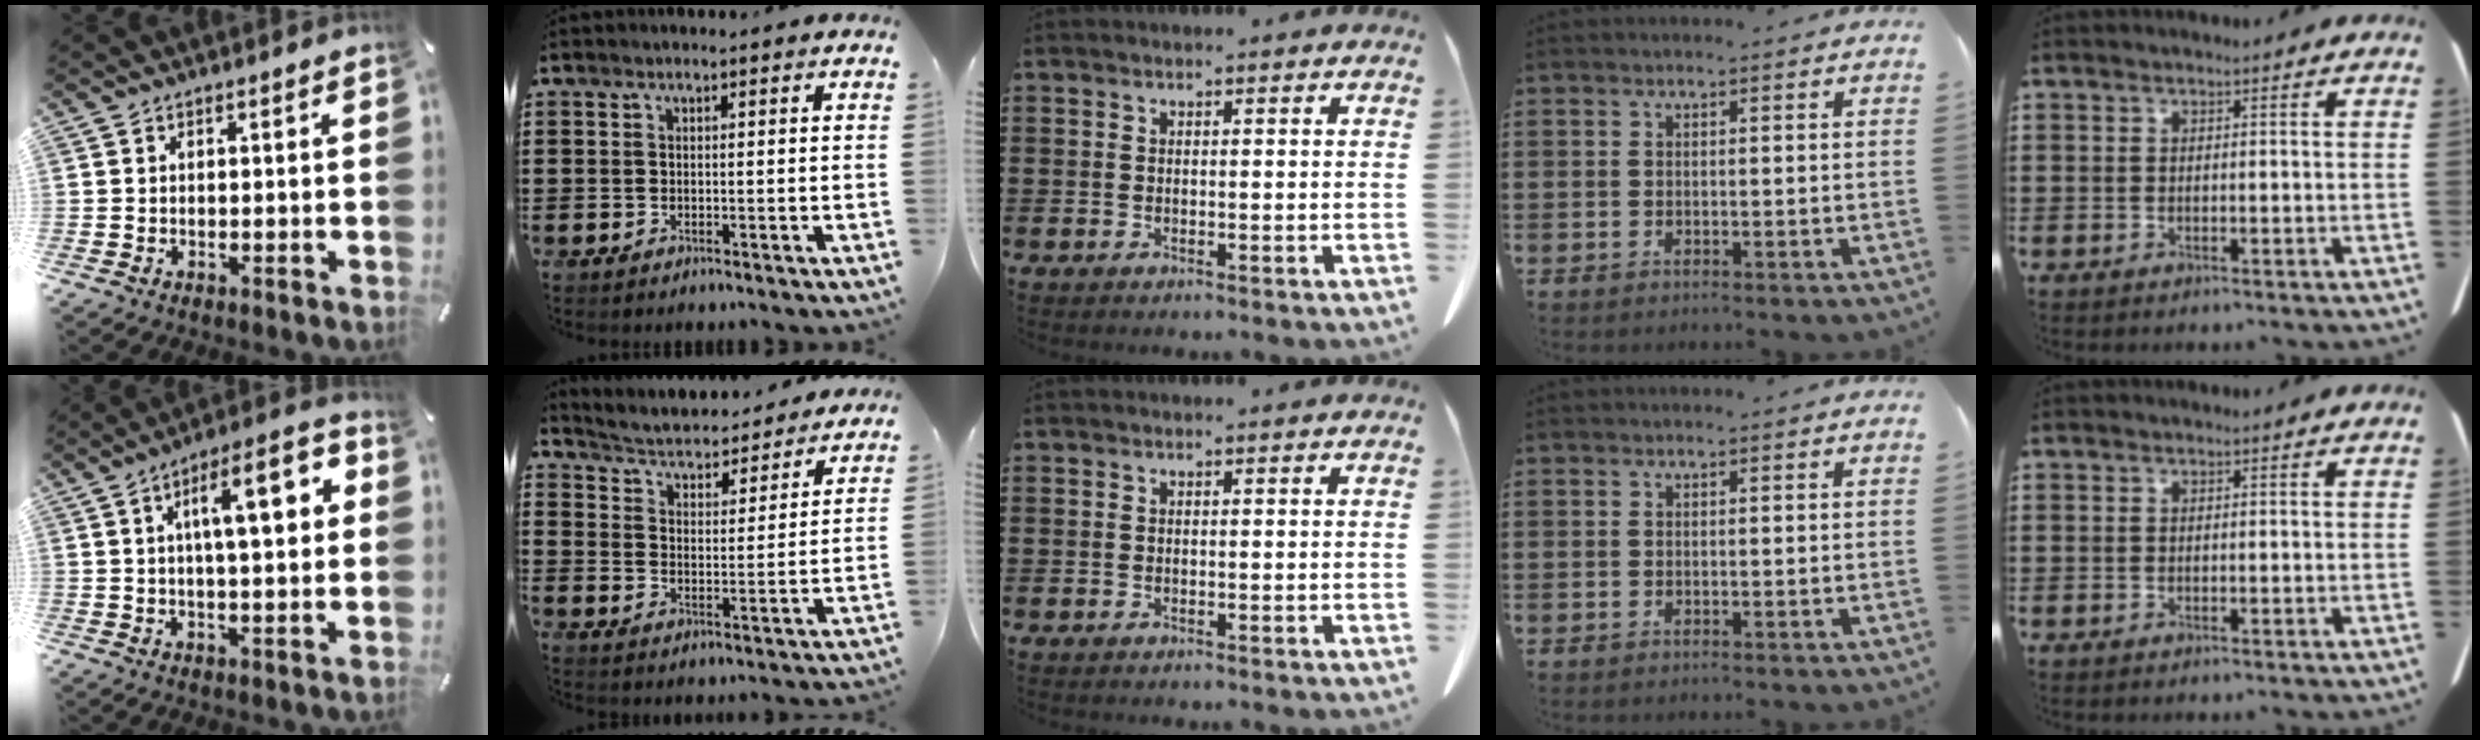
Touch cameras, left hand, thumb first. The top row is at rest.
{"thumb": {"total": 13.5, "force": [3.5, 4.2, 12.4], "torque": [-0.185, 0.000, 0.047]}, "index": {"total": 3.2, "force": [3.1, 0.4, 0.7], "torque": [-0.035, -0.031, 0.043]}}